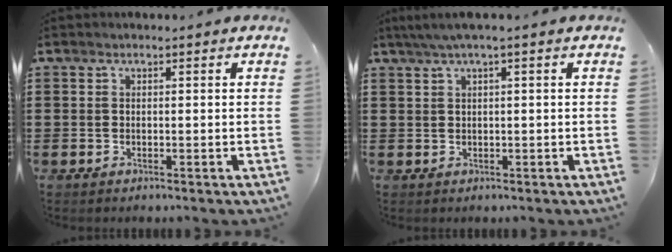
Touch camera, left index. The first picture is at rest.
{"total": 2.0, "force": [0.3, -0.1, 2.0], "torque": [-0.041, -0.005, 0.002]}